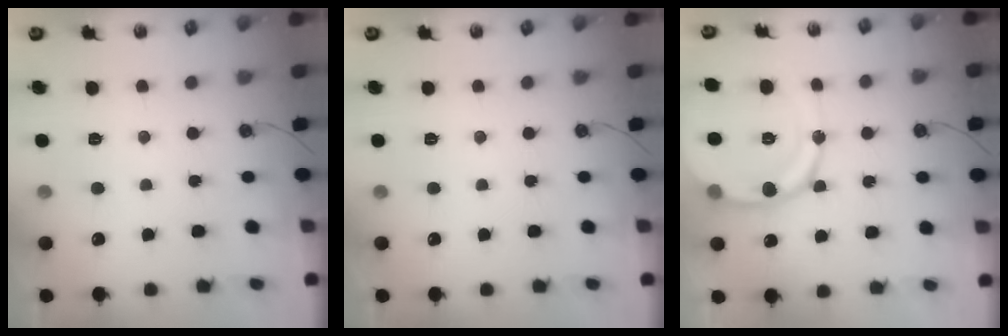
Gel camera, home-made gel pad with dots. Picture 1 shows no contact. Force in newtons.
{"total": 0.0}
{"total": 16.3, "press": 16.1, "slide": 2.5}